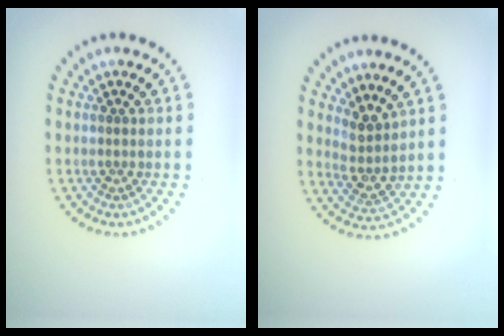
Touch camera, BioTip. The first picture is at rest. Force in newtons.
{"total": 2.6, "press": 1.9, "slide": 1.7}